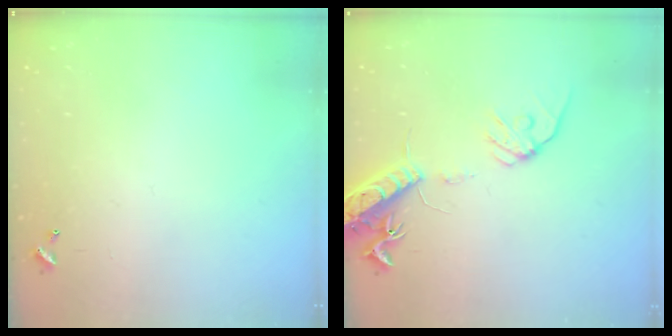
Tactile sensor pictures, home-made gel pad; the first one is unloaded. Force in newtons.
{"total": 16.4, "press": 16.1, "slide": 3.0}